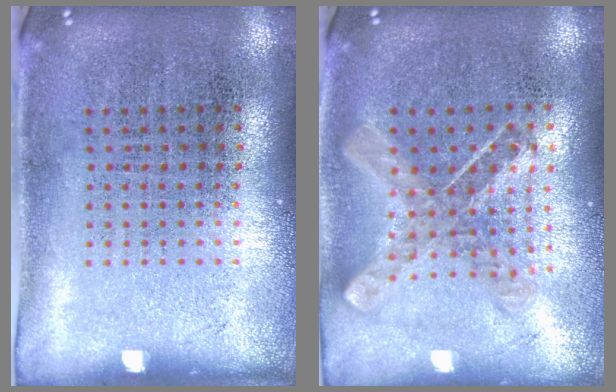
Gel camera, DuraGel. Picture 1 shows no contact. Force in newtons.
{"total": 0.9, "press": 0.9, "slide": 0.2}